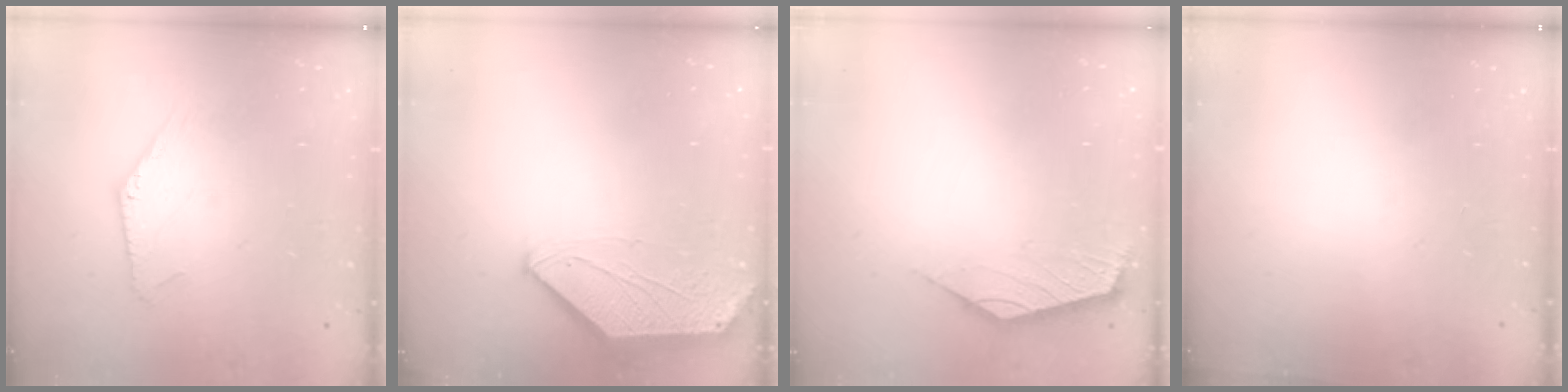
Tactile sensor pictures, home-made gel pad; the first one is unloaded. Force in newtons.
{"total": 0.5, "press": 0.5, "slide": 0.3}
{"total": 2.5, "press": 2.5, "slide": 0.6}
{"total": 0.0}